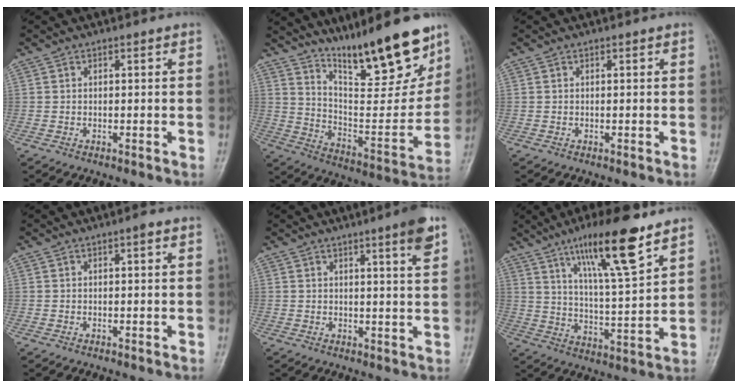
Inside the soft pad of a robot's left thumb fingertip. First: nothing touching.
{"total": 21.9, "force": [16.0, 5.0, 14.0], "torque": [-0.176, -0.095, 0.266]}
{"total": 0.0}
{"total": 1.2, "force": [0.5, 0.4, 1.0], "torque": [-0.014, 0.003, 0.004]}
{"total": 5.6, "force": [3.2, 0.1, 4.5], "torque": [-0.060, -0.018, 0.043]}
{"total": 15.8, "force": [9.9, 2.8, 11.9], "torque": [-0.190, -0.051, 0.173]}